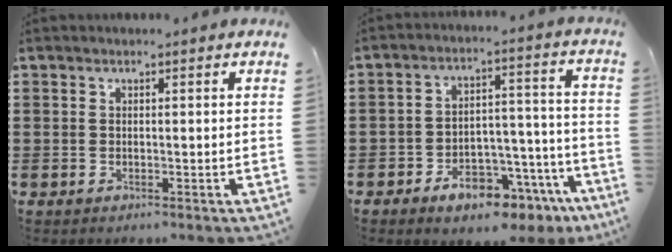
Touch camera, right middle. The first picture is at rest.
{"total": 8.3, "force": [-6.6, 3.2, 4.0], "torque": [-0.063, 0.029, -0.119]}